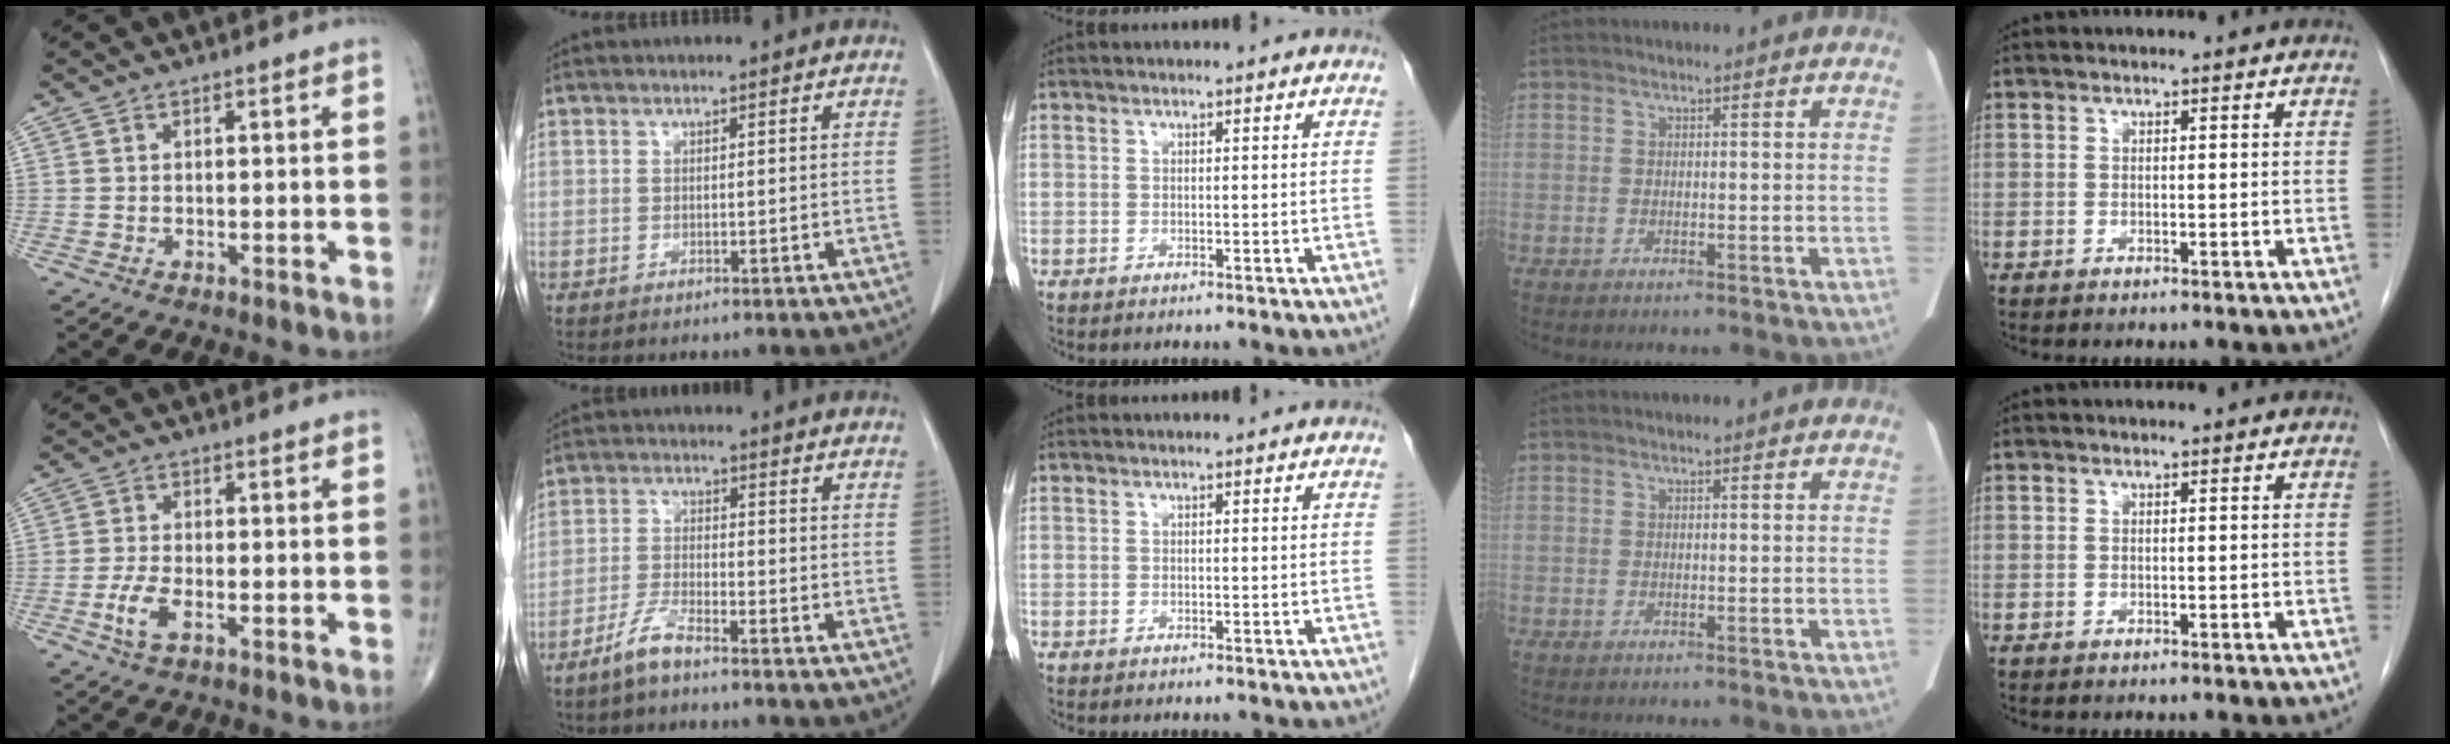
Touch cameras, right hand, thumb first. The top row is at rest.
{"thumb": {"total": 4.2, "force": [-1.6, 1.8, 3.5], "torque": [-0.081, 0.004, -0.030]}, "index": {"total": 4.7, "force": [-3.8, 0.4, 2.7], "torque": [-0.065, -0.009, -0.078]}}